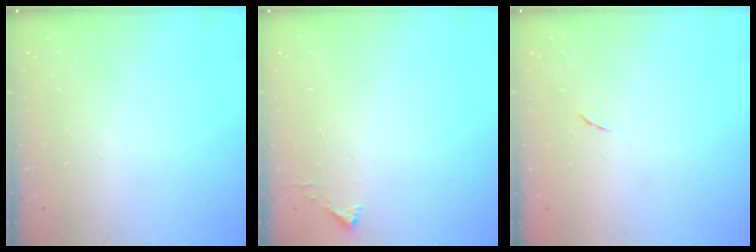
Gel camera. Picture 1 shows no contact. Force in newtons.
{"total": 2.3, "press": 2.3, "slide": 0.2}
{"total": 4.8, "press": 4.8, "slide": 0.5}